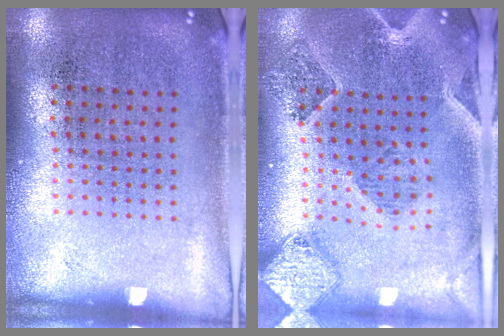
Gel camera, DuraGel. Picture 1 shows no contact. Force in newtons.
{"total": 1.4, "press": 1.4, "slide": 0.4}